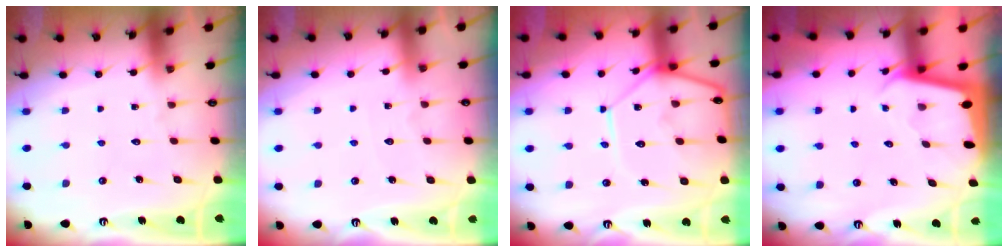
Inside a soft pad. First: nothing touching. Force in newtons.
{"total": 2.4, "press": 2.4, "slide": 0.3}
{"total": 12.5, "press": 12.5, "slide": 0.8}
{"total": 1.9, "press": 1.9, "slide": 0.1}